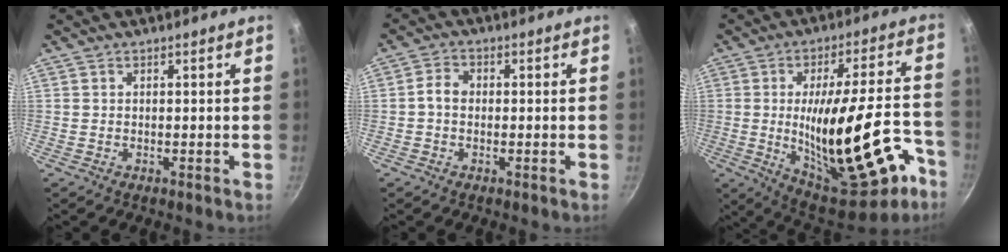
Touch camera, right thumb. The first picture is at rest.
{"total": 3.1, "force": [-0.2, 2.3, 2.1], "torque": [-0.042, 0.015, -0.014]}
{"total": 27.1, "force": [-8.7, 10.4, 23.5], "torque": [-0.313, 0.035, -0.103]}